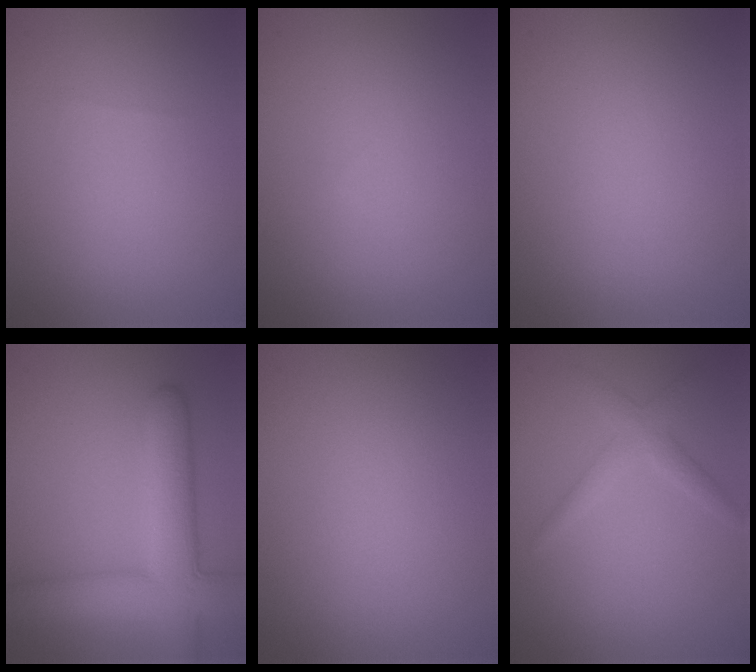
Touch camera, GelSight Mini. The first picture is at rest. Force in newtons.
{"total": 0.0}
{"total": 0.0}
{"total": 7.7, "press": 7.6, "slide": 0.6}
{"total": 0.0}
{"total": 2.1, "press": 2.1, "slide": 0.1}